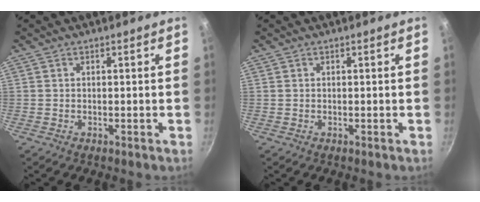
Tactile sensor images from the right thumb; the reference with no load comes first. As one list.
[{"total": 0.0}]